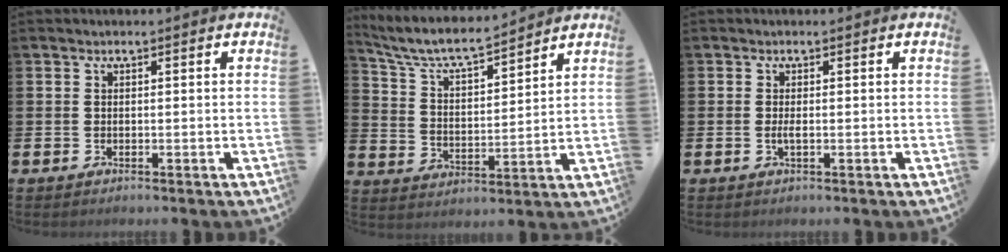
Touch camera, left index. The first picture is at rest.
{"total": 7.0, "force": [6.5, 1.1, 2.4], "torque": [-0.079, -0.043, 0.111]}
{"total": 1.0, "force": [-0.1, 0.2, 0.9], "torque": [-0.023, 0.001, -0.001]}